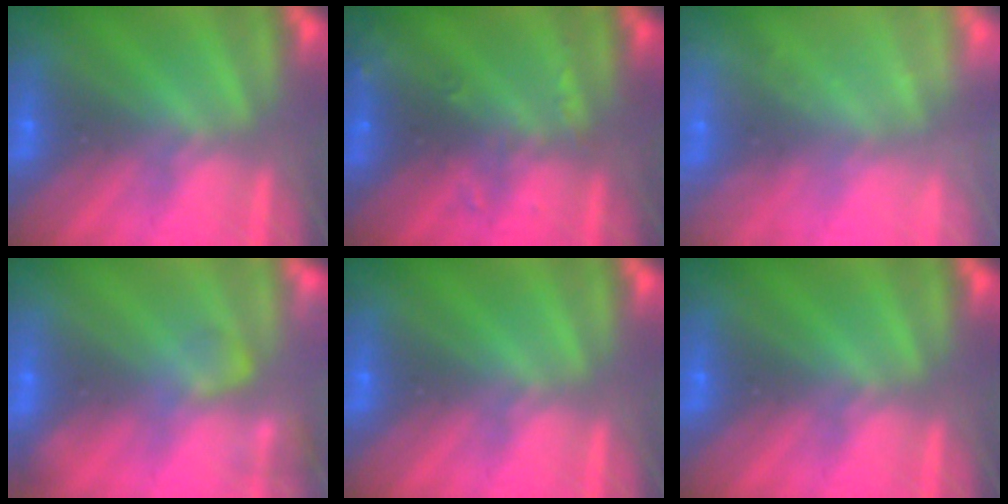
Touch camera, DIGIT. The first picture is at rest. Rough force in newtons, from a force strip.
{"total": 2.8}
{"total": 2.4}
{"total": 2.4}
{"total": 0.0}
{"total": 0.0}